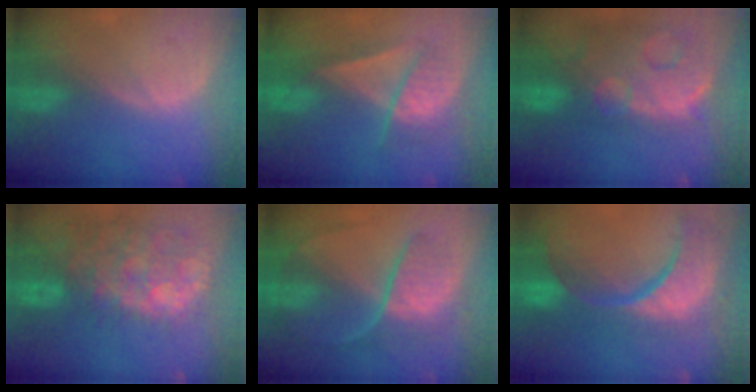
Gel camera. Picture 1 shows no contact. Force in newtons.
{"total": 6.6, "press": 6.5, "slide": 1.2}
{"total": 14.5, "press": 11.7, "slide": 8.4}
{"total": 14.0, "press": 11.6, "slide": 7.9}
{"total": 8.7, "press": 7.5, "slide": 4.5}
{"total": 15.4, "press": 12.1, "slide": 9.5}